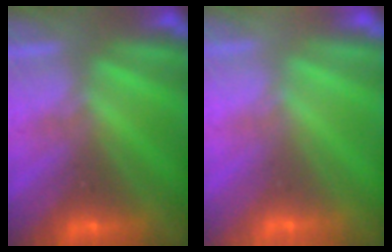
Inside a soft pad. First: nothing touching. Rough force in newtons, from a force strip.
{"total": 10.8}